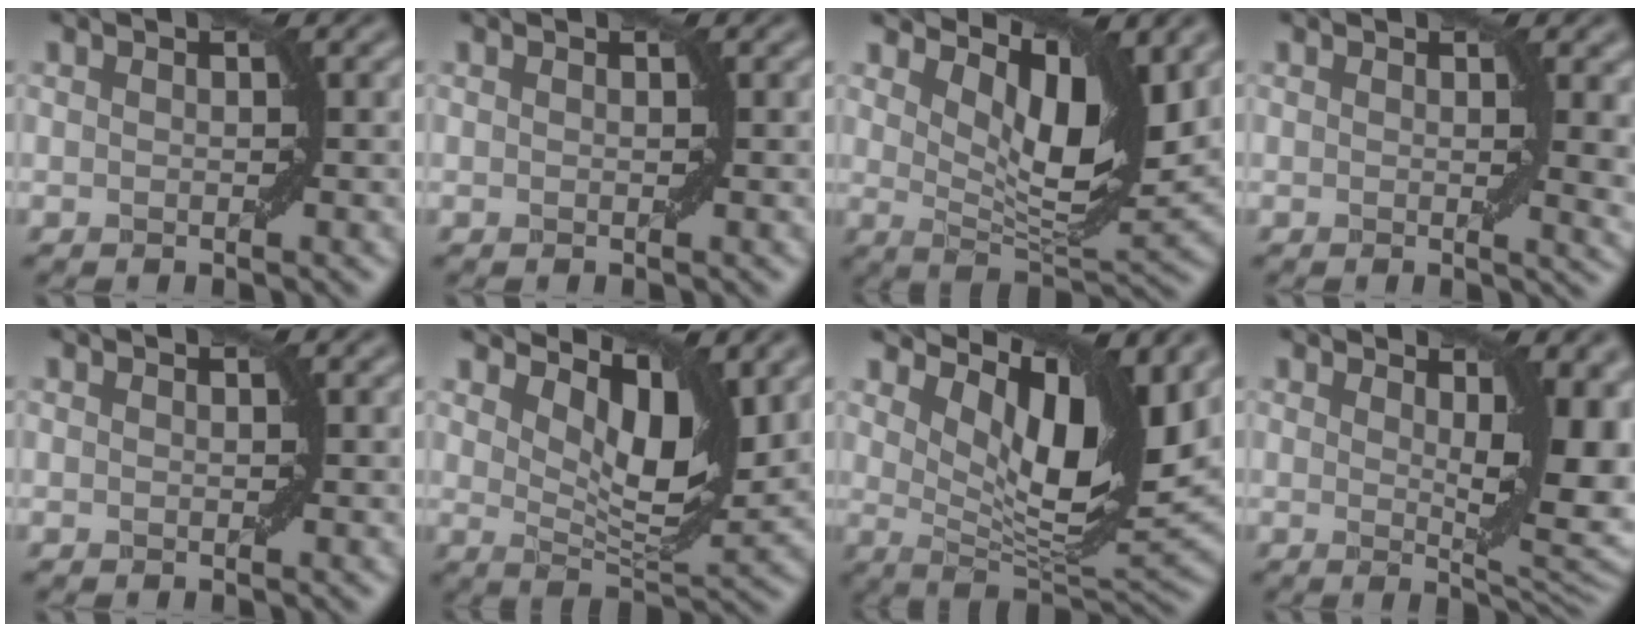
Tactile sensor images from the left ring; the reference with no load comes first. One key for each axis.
{"total": 0.0}
{"total": 8.3, "fx": 4.1, "fy": 3.2, "fz": 6.5, "tx": -0.106, "ty": -0.011, "tz": 0.069}
{"total": 3.5, "fx": 0.9, "fy": 1.1, "fz": 3.2, "tx": -0.029, "ty": -0.003, "tz": 0.014}
{"total": 0.0}
{"total": 6.8, "fx": 3.4, "fy": 2.8, "fz": 5.1, "tx": -0.083, "ty": -0.010, "tz": 0.056}
{"total": 10.9, "fx": 5.4, "fy": 3.8, "fz": 8.7, "tx": -0.139, "ty": -0.005, "tz": 0.098}
{"total": 8.8, "fx": 2.0, "fy": 3.0, "fz": 8.0, "tx": -0.082, "ty": -0.005, "tz": 0.030}